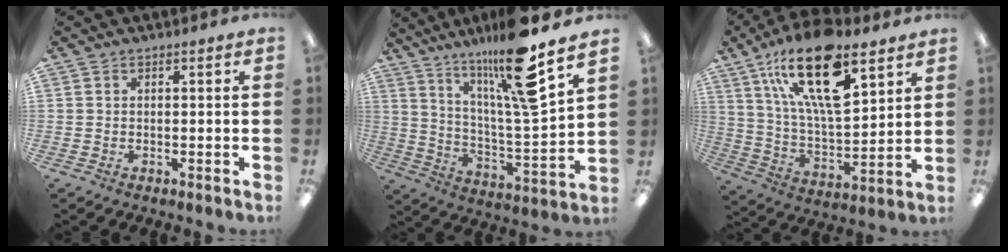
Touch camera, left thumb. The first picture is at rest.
{"total": 19.6, "force": [14.2, 2.3, 13.3], "torque": [-0.235, -0.084, 0.223]}
{"total": 23.7, "force": [13.7, 9.3, 17.0], "torque": [-0.305, -0.066, 0.230]}